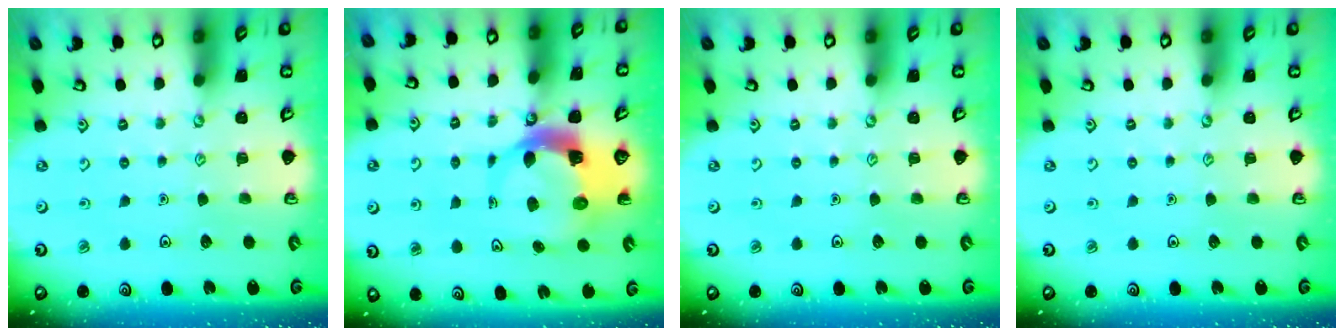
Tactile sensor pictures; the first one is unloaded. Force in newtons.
{"total": 6.8, "press": 6.7, "slide": 1.2}
{"total": 0.0}
{"total": 0.0}